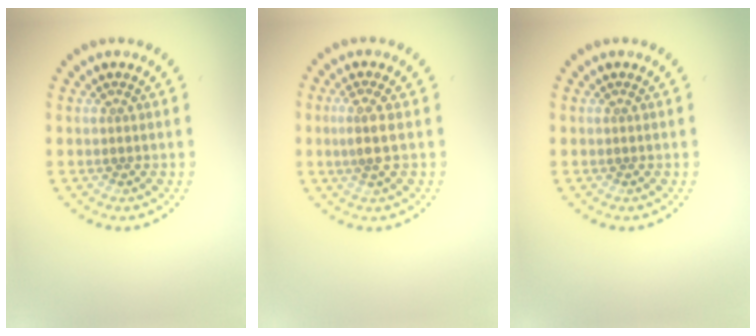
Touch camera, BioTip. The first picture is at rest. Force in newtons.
{"total": 2.2, "press": 1.8, "slide": 1.1}
{"total": 0.0}